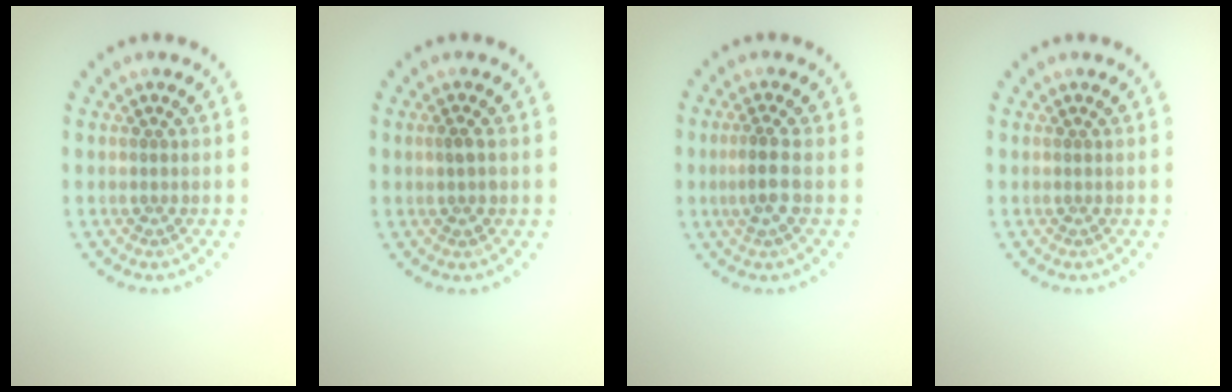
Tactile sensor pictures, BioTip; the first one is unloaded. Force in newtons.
{"total": 1.2, "press": 1.2, "slide": 0.2}
{"total": 2.0, "press": 1.7, "slide": 1.0}
{"total": 0.0}